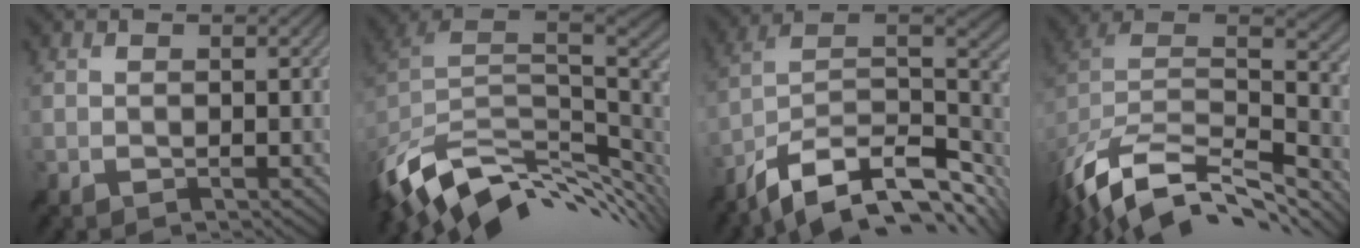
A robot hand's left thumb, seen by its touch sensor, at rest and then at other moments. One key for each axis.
{"total": 13.0, "fx": -4.8, "fy": 7.9, "fz": 9.1, "tx": -0.209, "ty": -0.028, "tz": -0.070}
{"total": 15.1, "fx": -8.7, "fy": 6.6, "fz": 10.5, "tx": -0.234, "ty": -0.012, "tz": -0.141}
{"total": 14.1, "fx": -9.2, "fy": 7.0, "fz": 8.1, "tx": -0.212, "ty": -0.025, "tz": -0.141}